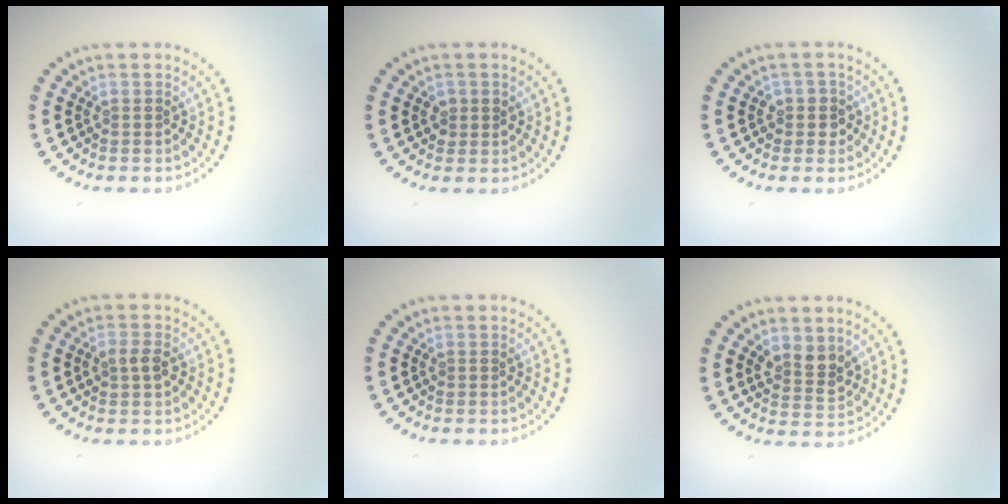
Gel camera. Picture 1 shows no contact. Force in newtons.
{"total": 1.2, "press": 1.2, "slide": 0.1}
{"total": 1.7, "press": 1.5, "slide": 0.9}
{"total": 1.7, "press": 1.7, "slide": 0.1}
{"total": 0.0}
{"total": 2.6, "press": 2.4, "slide": 1.0}